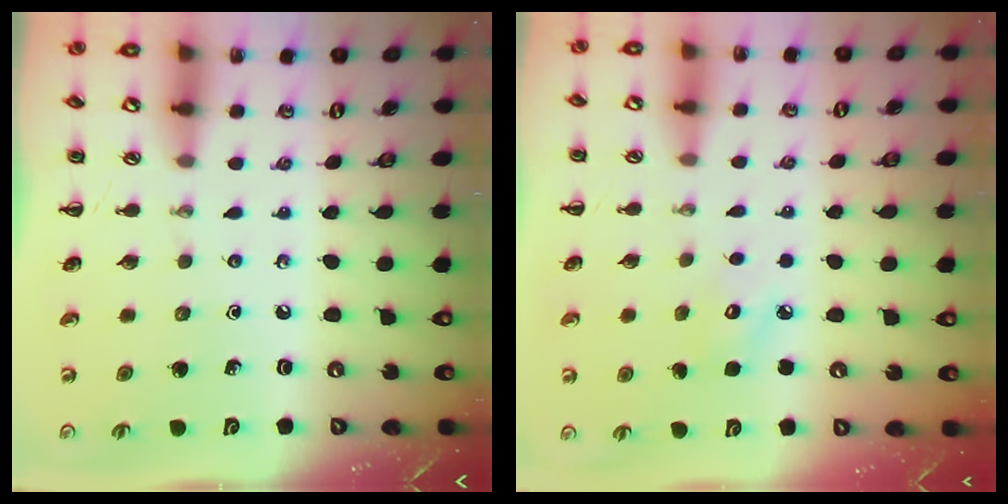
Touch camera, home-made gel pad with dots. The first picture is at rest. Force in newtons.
{"total": 4.4, "press": 4.3, "slide": 1.1}